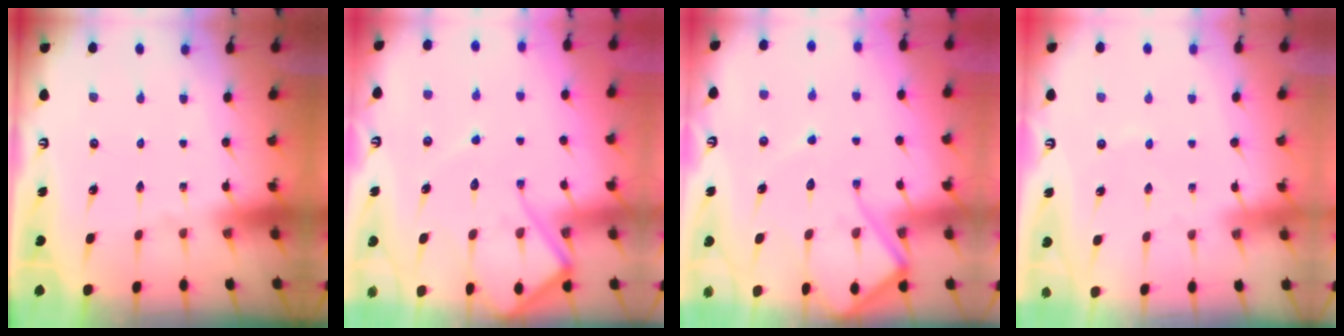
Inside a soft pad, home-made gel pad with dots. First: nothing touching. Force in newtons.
{"total": 12.5, "press": 12.5, "slide": 1.1}
{"total": 12.5, "press": 12.5, "slide": 1.1}
{"total": 2.0, "press": 2.0, "slide": 0.3}